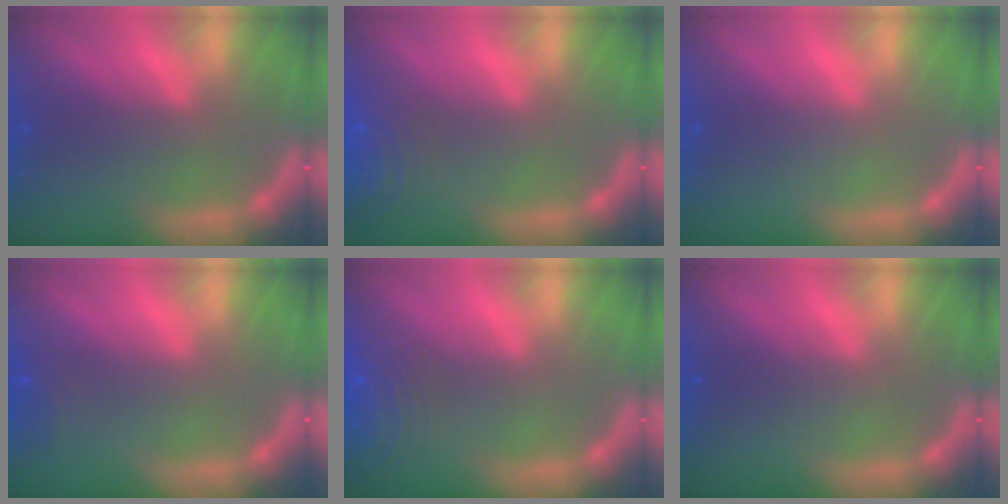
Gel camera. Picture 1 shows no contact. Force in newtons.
{"total": 8.0}
{"total": 0.0}
{"total": 1.9}
{"total": 9.5}
{"total": 0.0}